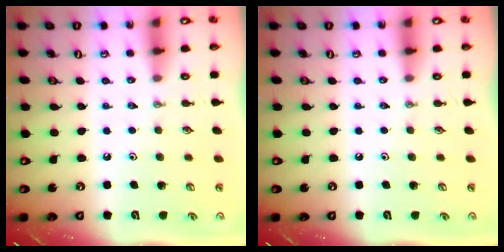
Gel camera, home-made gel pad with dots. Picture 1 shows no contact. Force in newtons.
{"total": 0.0}